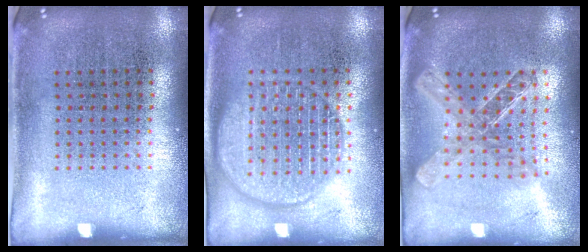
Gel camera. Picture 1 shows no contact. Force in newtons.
{"total": 3.2, "press": 3.2, "slide": 0.4}
{"total": 1.9, "press": 1.7, "slide": 1.0}